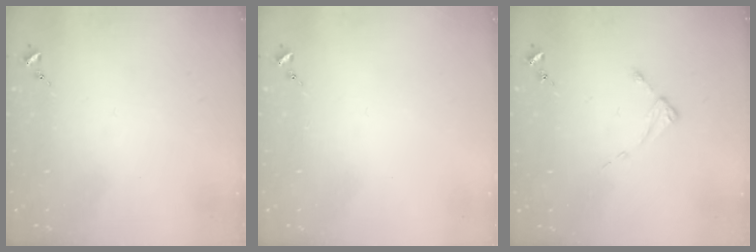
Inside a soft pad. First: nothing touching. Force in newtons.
{"total": 0.0}
{"total": 2.6, "press": 2.6, "slide": 0.4}